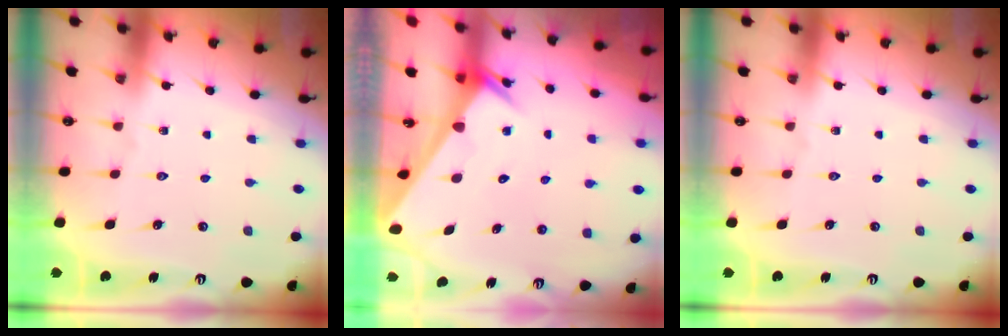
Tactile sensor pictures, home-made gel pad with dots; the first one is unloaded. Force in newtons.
{"total": 2.5, "press": 2.5, "slide": 0.1}
{"total": 0.0}